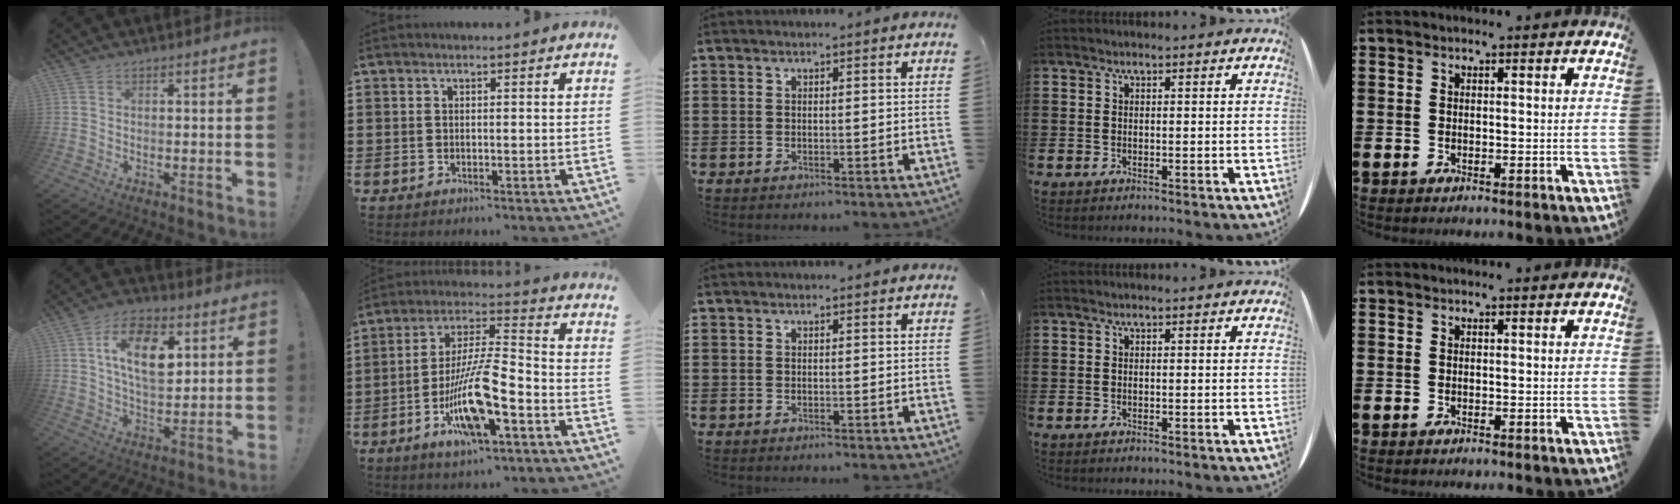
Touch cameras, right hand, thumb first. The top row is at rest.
{"thumb": {"total": 14.3, "force": [4.5, 8.3, 10.7], "torque": [-0.174, -0.001, 0.081]}, "index": {"total": 13.5, "force": [-5.9, 3.7, 11.6], "torque": [-0.237, -0.002, -0.109]}}